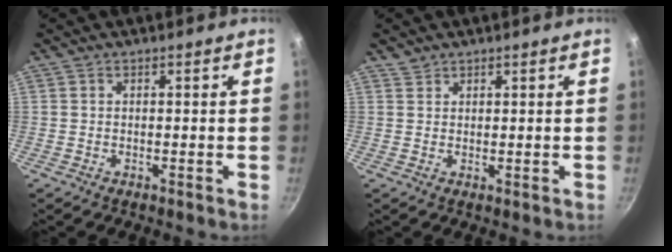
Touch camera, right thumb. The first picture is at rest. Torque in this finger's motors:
{"motor_torque": [-0.34, 0.09, 0.34, -0.19, -0.01]}